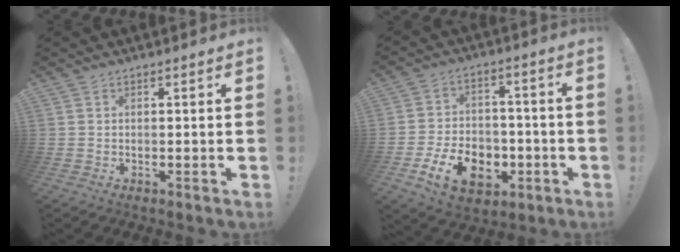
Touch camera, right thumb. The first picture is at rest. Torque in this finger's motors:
{"motor_torque": [1.74, 1.83, 1.01, -0.87, 0.08]}